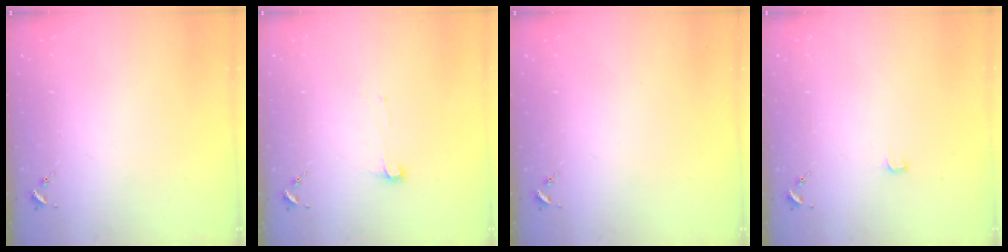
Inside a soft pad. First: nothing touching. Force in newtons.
{"total": 5.1, "press": 5.0, "slide": 0.6}
{"total": 0.0}
{"total": 2.2, "press": 2.2, "slide": 0.2}